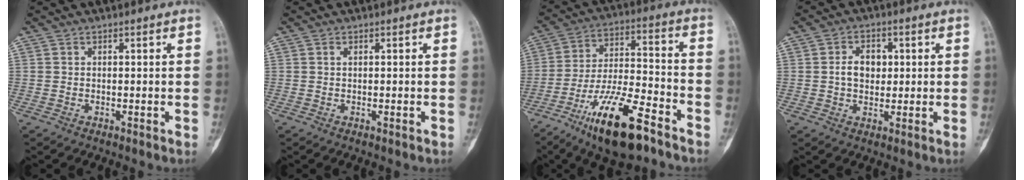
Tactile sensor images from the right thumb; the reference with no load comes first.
{"total": 0.8, "force": [0.0, 0.3, 0.7], "torque": [-0.016, 0.001, 0.003]}
{"total": 18.1, "force": [-11.2, 5.6, 13.1], "torque": [-0.234, 0.067, -0.194]}
{"total": 5.8, "force": [0.7, 4.1, 3.9], "torque": [-0.051, 0.005, 0.010]}